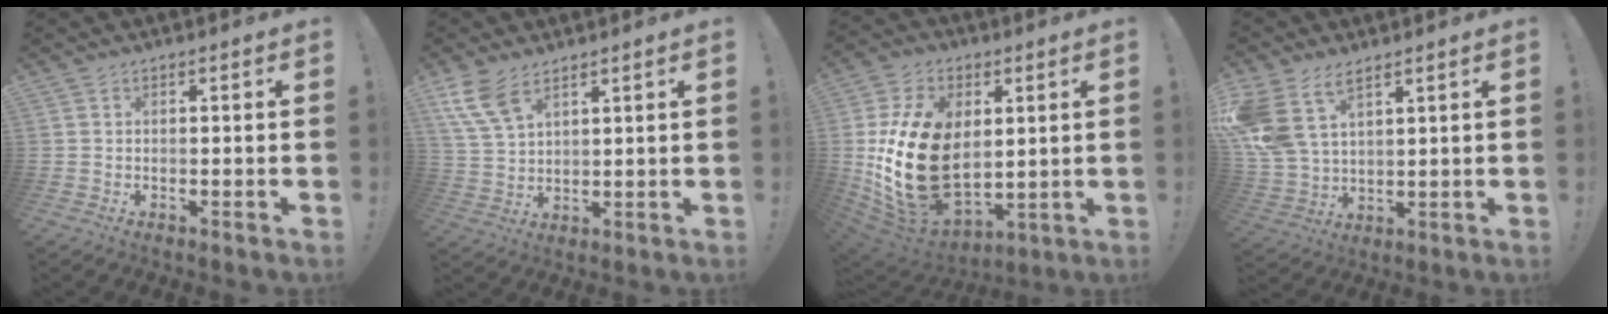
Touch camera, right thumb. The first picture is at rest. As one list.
[{"total": 8.7, "force": [5.8, 3.9, 5.2], "torque": [-0.104, -0.025, 0.112]}, {"total": 26.5, "force": [1.6, 17.9, 19.5], "torque": [-0.381, -0.016, 0.043]}, {"total": 12.0, "force": [6.9, 6.8, 7.0], "torque": [-0.154, -0.032, 0.136]}]